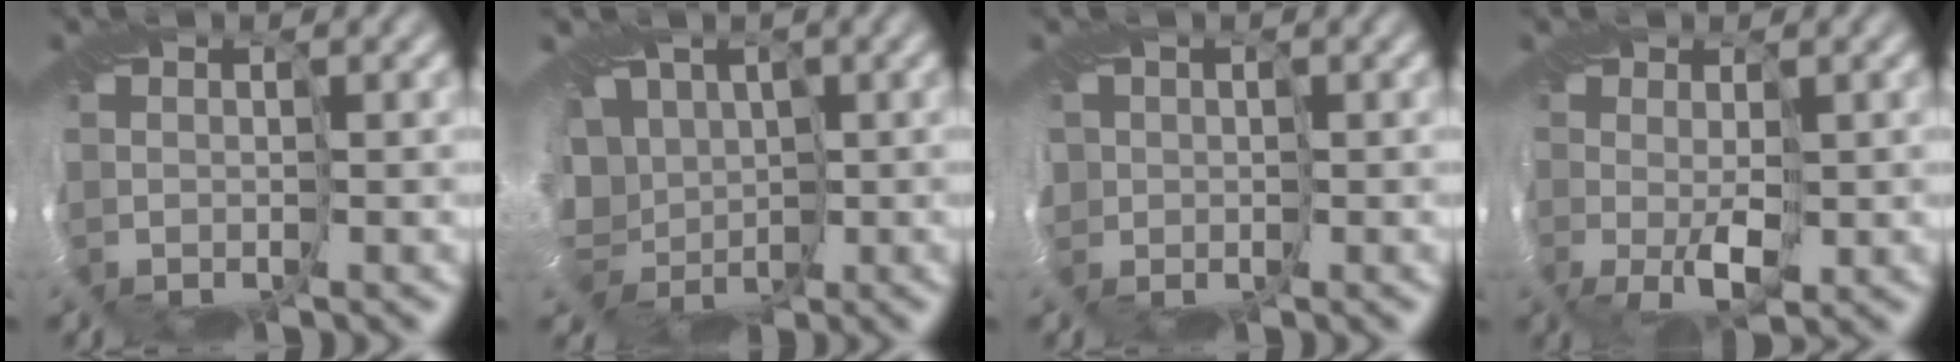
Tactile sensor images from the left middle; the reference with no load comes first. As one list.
[{"total": 11.0, "force": [0.4, 8.9, 6.5], "torque": [-0.107, -0.013, -0.010]}, {"total": 1.8, "force": [-0.6, 1.5, 0.9], "torque": [-0.019, -0.004, -0.019]}, {"total": 0.8, "force": [0.3, -0.5, 0.5], "torque": [-0.011, 0.000, 0.009]}]